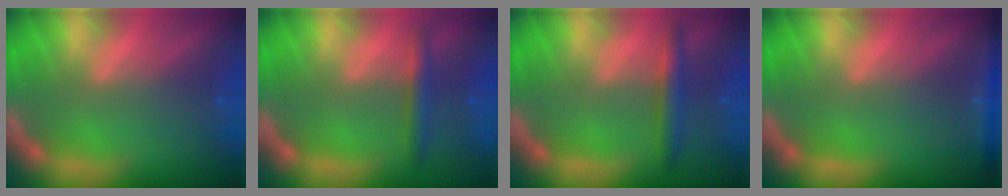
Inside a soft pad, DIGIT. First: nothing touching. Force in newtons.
{"total": 2.4}
{"total": 3.0}
{"total": 3.0}